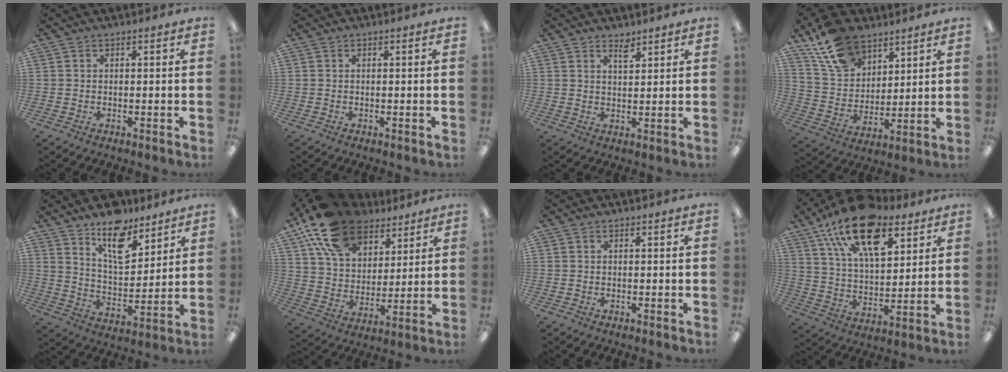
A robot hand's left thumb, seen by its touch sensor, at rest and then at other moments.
{"total": 0.0}
{"total": 2.9, "force": [2.5, 0.9, 1.2], "torque": [-0.013, -0.013, 0.043]}
{"total": 15.4, "force": [10.6, 9.2, 6.3], "torque": [-0.122, -0.044, 0.203]}
{"total": 13.2, "force": [10.0, 5.8, 6.3], "torque": [-0.089, -0.063, 0.178]}
{"total": 19.4, "force": [12.6, 11.3, 9.5], "torque": [-0.187, -0.051, 0.233]}
{"total": 0.0}
{"total": 21.8, "force": [13.1, 10.8, 13.7], "torque": [-0.230, -0.062, 0.230]}